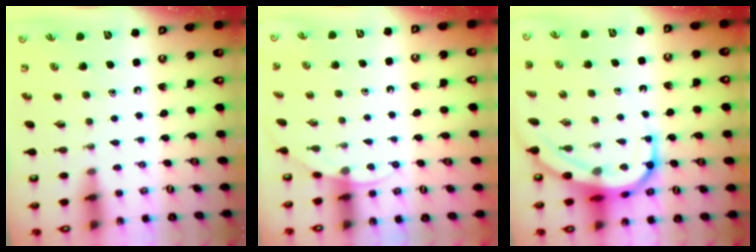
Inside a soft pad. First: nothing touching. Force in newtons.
{"total": 4.6, "press": 4.6, "slide": 0.3}
{"total": 11.3, "press": 11.2, "slide": 1.2}